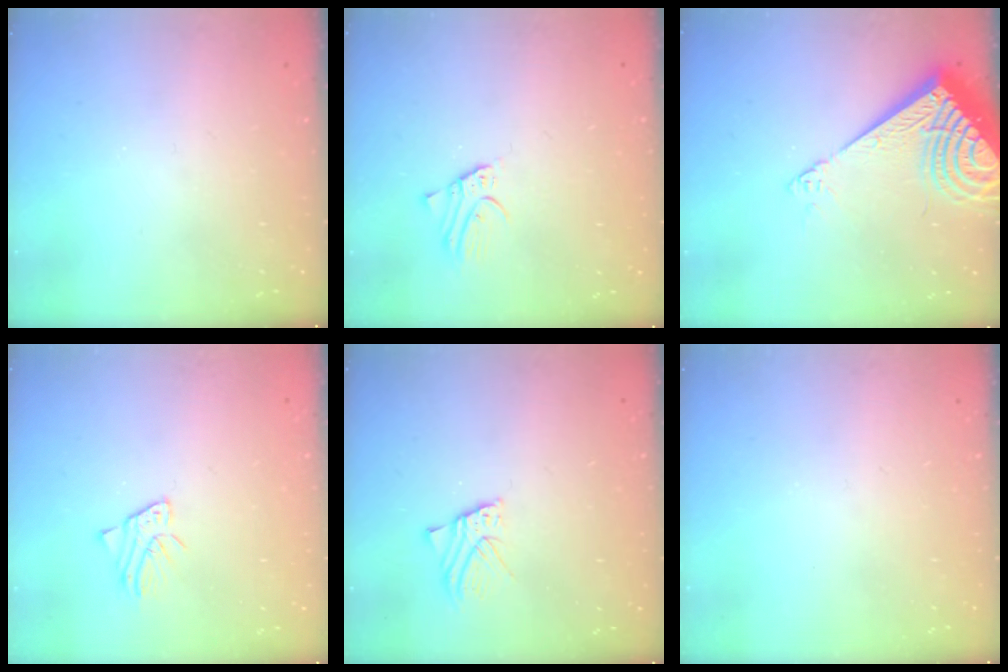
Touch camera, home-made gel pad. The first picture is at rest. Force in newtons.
{"total": 2.7, "press": 2.7, "slide": 0.3}
{"total": 13.4, "press": 13.3, "slide": 1.8}
{"total": 2.5, "press": 2.5, "slide": 0.2}
{"total": 2.6, "press": 2.6, "slide": 0.2}
{"total": 0.0}